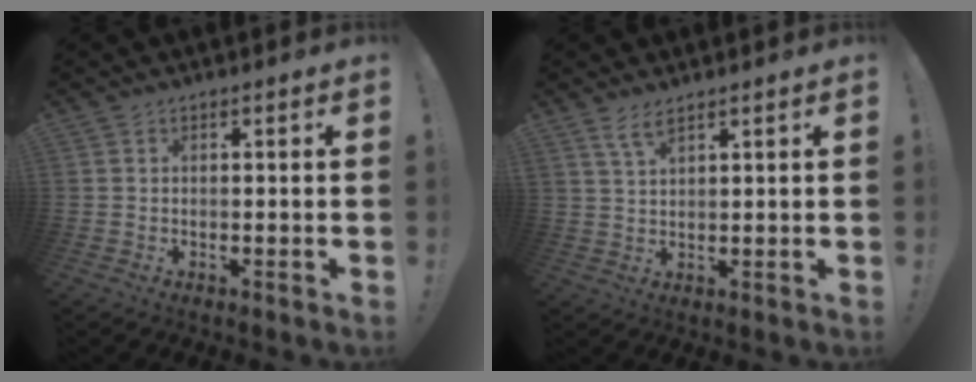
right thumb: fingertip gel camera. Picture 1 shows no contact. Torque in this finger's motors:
{"motor_torque": [1.05, 1.12, 0.20, 0.09, 0.44]}